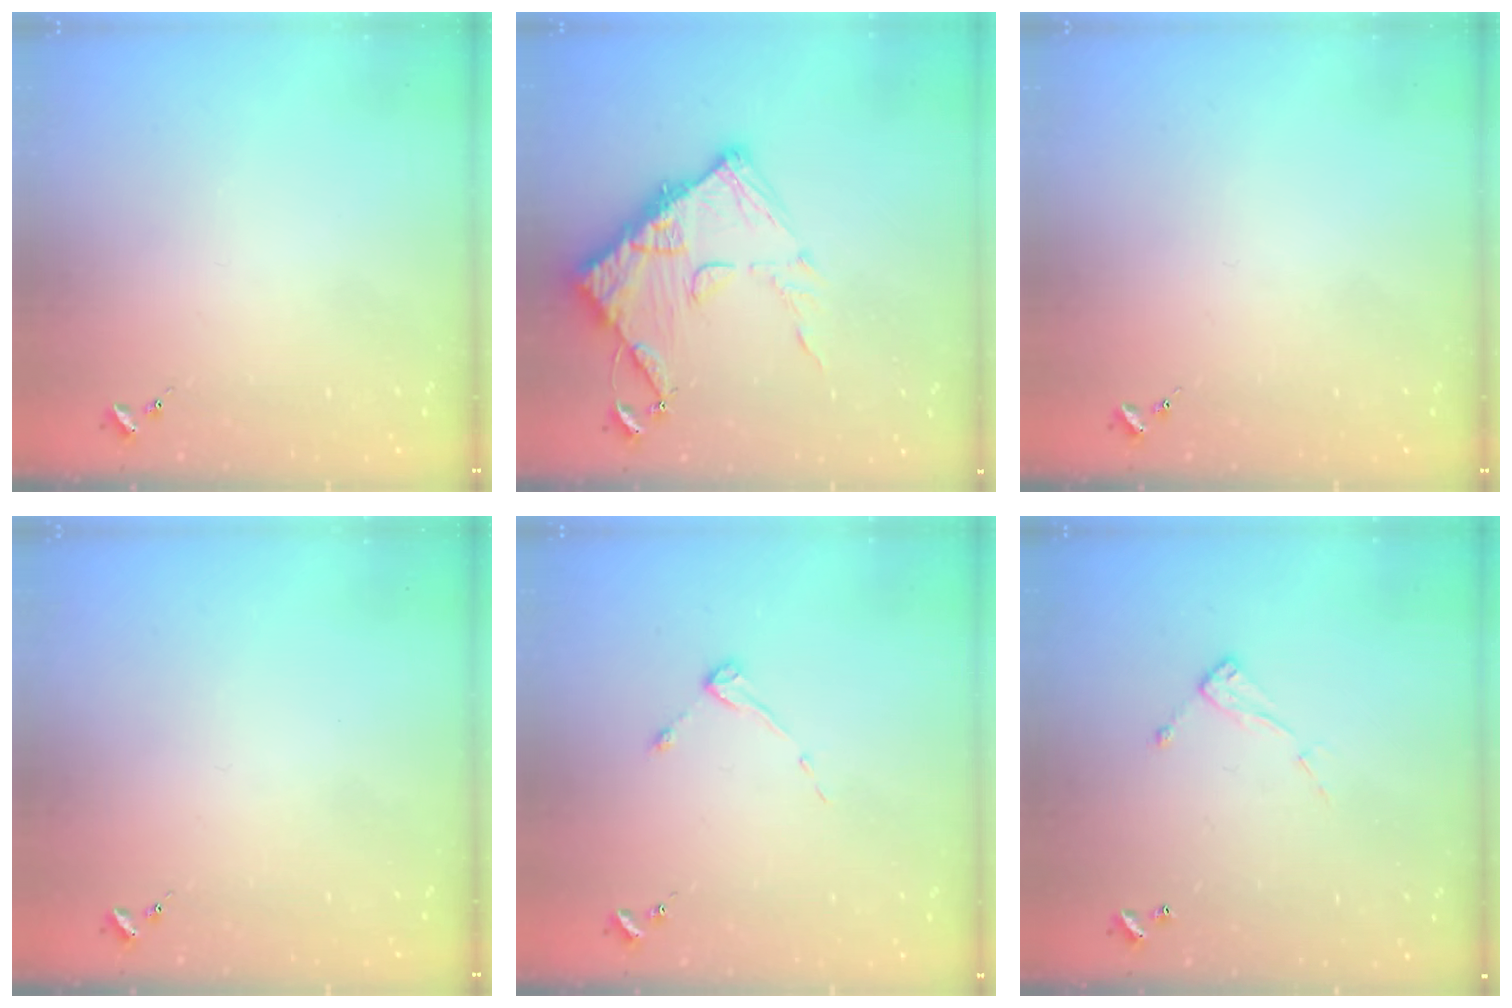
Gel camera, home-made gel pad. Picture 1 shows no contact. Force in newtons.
{"total": 14.5, "press": 14.5, "slide": 1.4}
{"total": 0.0}
{"total": 0.0}
{"total": 3.1, "press": 3.1, "slide": 0.4}
{"total": 7.1, "press": 7.1, "slide": 0.3}